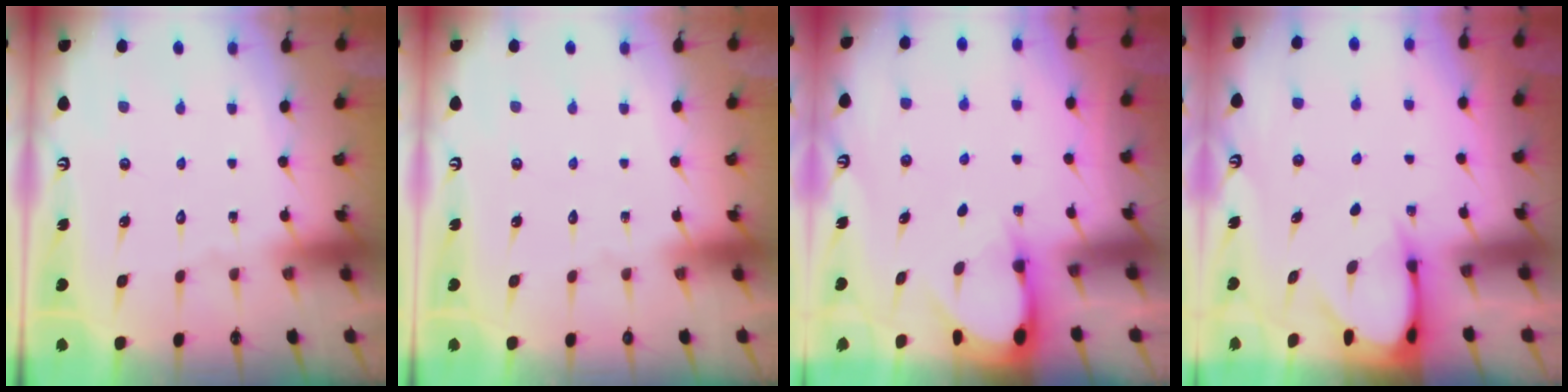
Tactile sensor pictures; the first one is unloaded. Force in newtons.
{"total": 0.0}
{"total": 2.9, "press": 2.9, "slide": 0.3}
{"total": 3.8, "press": 3.8, "slide": 0.4}